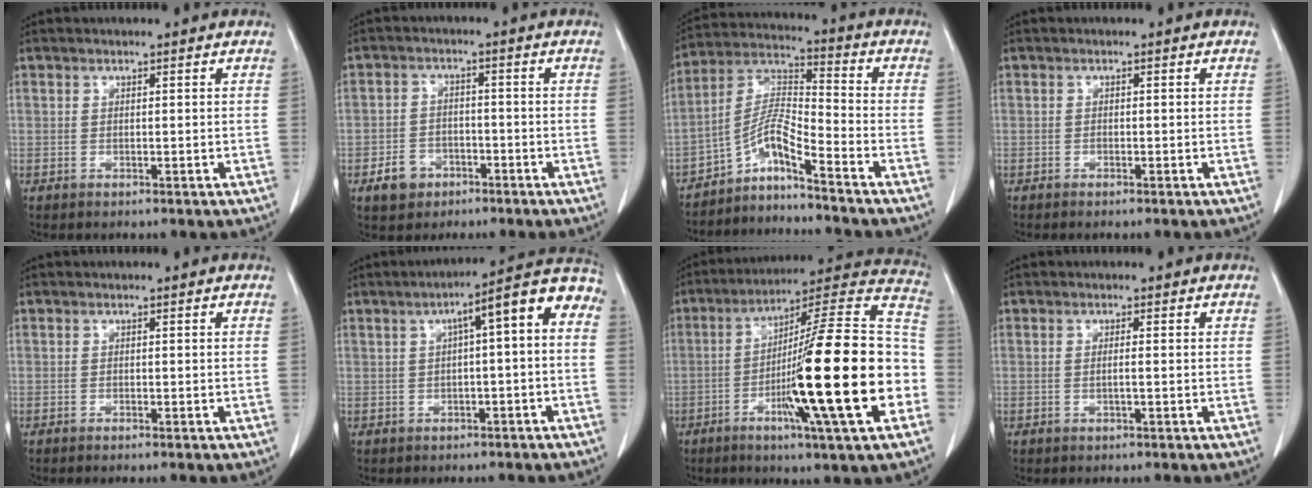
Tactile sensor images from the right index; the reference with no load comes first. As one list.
[{"total": 4.7, "force": [-2.6, 3.6, 1.5], "torque": [-0.029, 0.008, -0.038]}, {"total": 7.7, "force": [-5.9, -0.5, 4.9], "torque": [-0.104, 0.015, -0.109]}, {"total": 0.7, "force": [-0.6, 0.0, 0.4], "torque": [-0.012, -0.001, -0.010]}, {"total": 0.5, "force": [-0.4, -0.1, 0.3], "torque": [-0.009, -0.001, -0.008]}, {"total": 9.8, "force": [1.1, 1.5, 9.6], "torque": [-0.130, 0.043, 0.007]}, {"total": 25.2, "force": [-6.2, 0.4, 24.4], "torque": [-0.326, -0.006, -0.111]}, {"total": 1.0, "force": [-0.2, -0.1, 1.0], "torque": [-0.020, 0.000, -0.003]}]